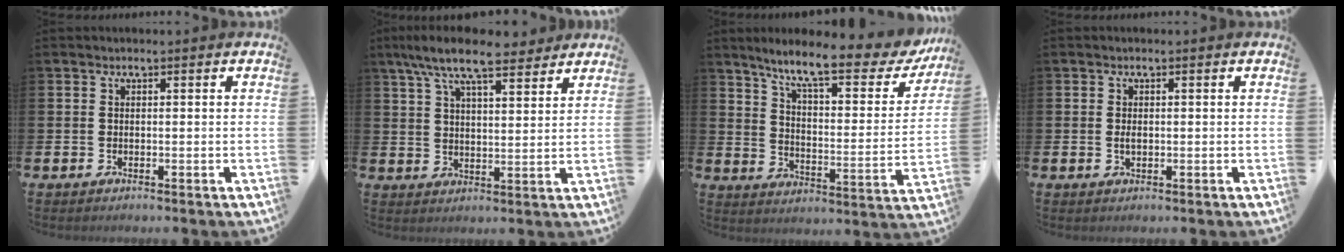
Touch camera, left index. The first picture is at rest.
{"total": 9.3, "force": [8.1, 2.0, 4.2], "torque": [-0.091, -0.028, 0.145]}
{"total": 9.5, "force": [7.6, 1.9, 5.4], "torque": [-0.120, -0.050, 0.119]}
{"total": 1.1, "force": [0.0, 0.6, 0.9], "torque": [-0.018, 0.004, -0.002]}